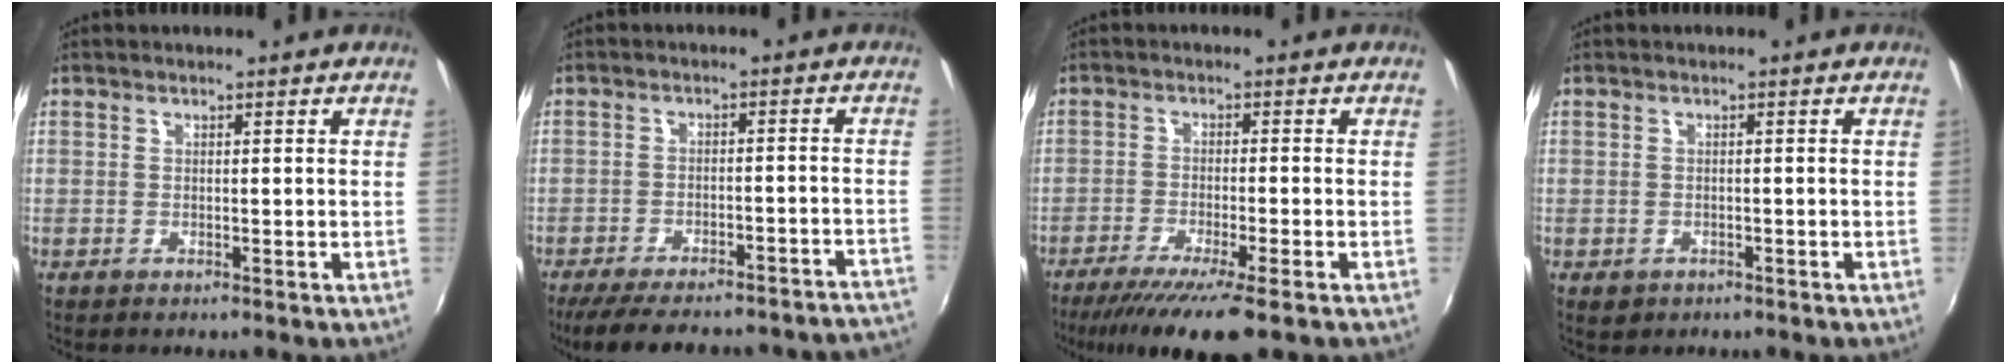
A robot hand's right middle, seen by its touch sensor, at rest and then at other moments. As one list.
[{"total": 22.9, "force": [-20.5, 4.7, 9.1], "torque": [-0.145, -0.008, -0.257]}, {"total": 10.8, "force": [-8.0, 0.5, 7.2], "torque": [-0.148, -0.037, -0.132]}, {"total": 2.2, "force": [-1.1, 1.8, 0.8], "torque": [-0.020, -0.005, -0.012]}]